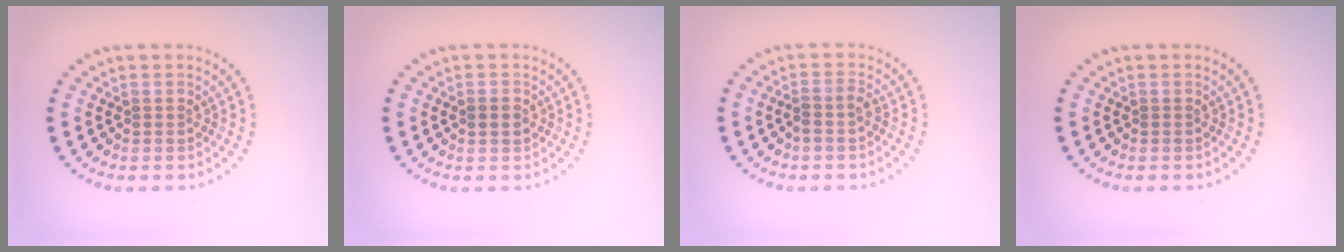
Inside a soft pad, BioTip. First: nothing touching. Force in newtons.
{"total": 1.7, "press": 1.6, "slide": 0.2}
{"total": 1.4, "press": 1.2, "slide": 0.8}
{"total": 0.0}